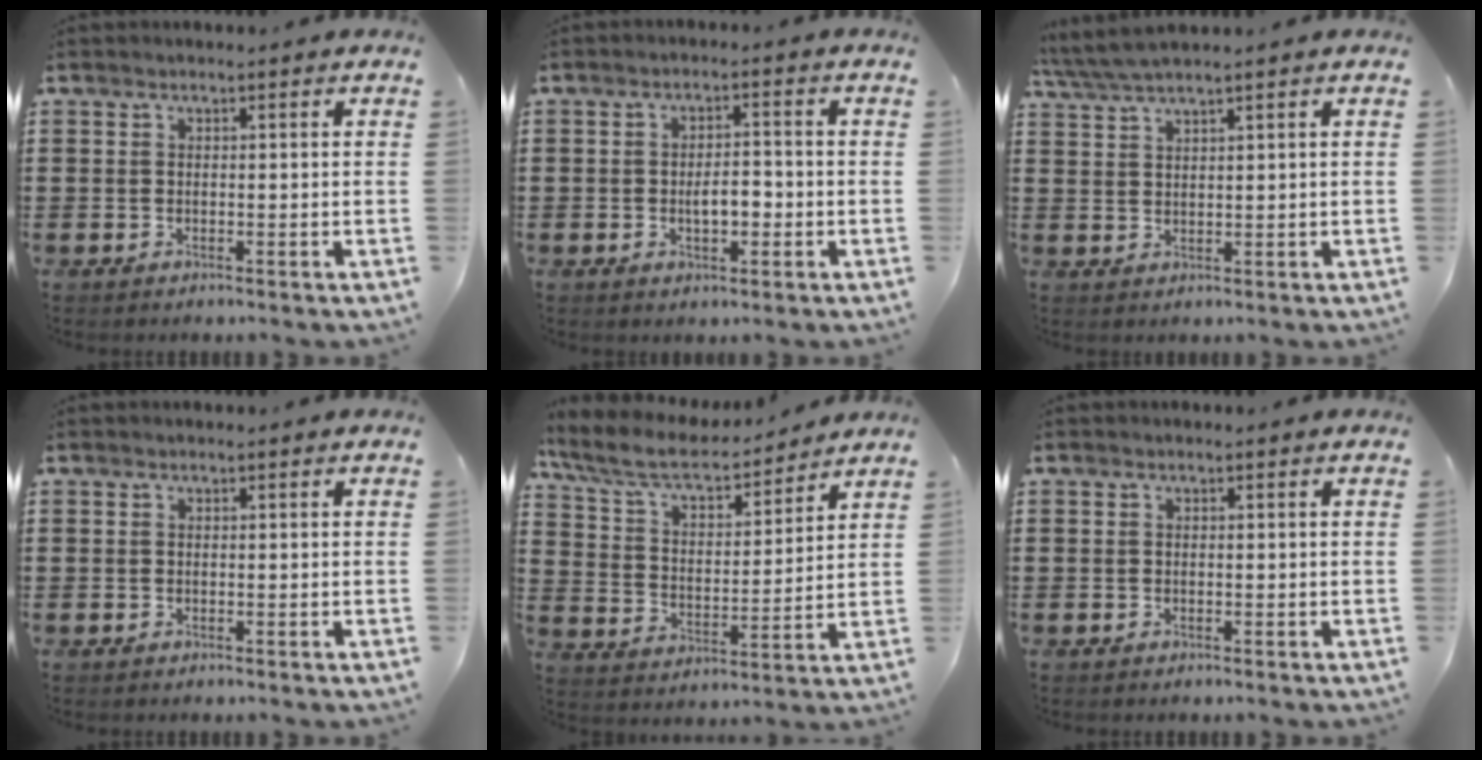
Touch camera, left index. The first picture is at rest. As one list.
[{"total": 4.1, "force": [-0.8, 1.7, 3.6], "torque": [-0.059, 0.001, -0.020]}, {"total": 3.1, "force": [2.6, -0.2, 1.7], "torque": [-0.040, -0.005, 0.048]}, {"total": 0.0}, {"total": 7.9, "force": [6.7, 1.9, 3.7], "torque": [-0.101, -0.035, 0.114]}, {"total": 0.0}]